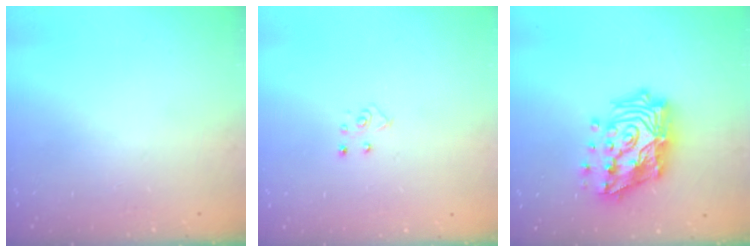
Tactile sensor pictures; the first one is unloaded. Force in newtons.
{"total": 4.7, "press": 4.7, "slide": 0.4}
{"total": 25.6, "press": 25.5, "slide": 2.2}